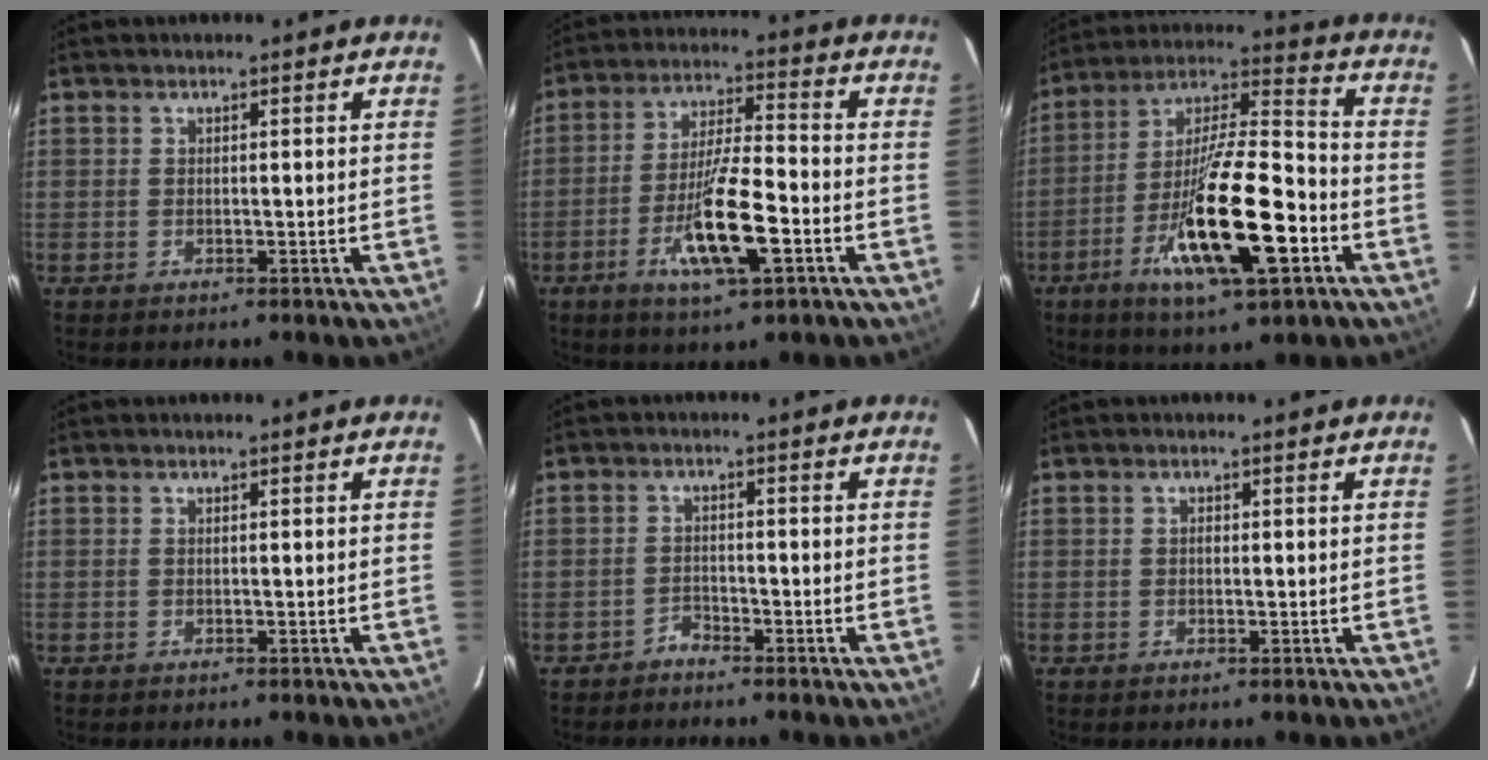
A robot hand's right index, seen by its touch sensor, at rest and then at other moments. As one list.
[{"total": 12.6, "force": [-5.0, 2.4, 11.4], "torque": [-0.221, -0.012, -0.090]}, {"total": 20.6, "force": [-8.0, 4.7, 18.4], "torque": [-0.337, -0.016, -0.139]}, {"total": 0.0}, {"total": 1.9, "force": [-1.7, 0.7, -0.1], "torque": [0.003, 0.006, -0.034]}, {"total": 0.5, "force": [0.0, 0.4, 0.3], "torque": [-0.005, 0.004, -0.001]}]